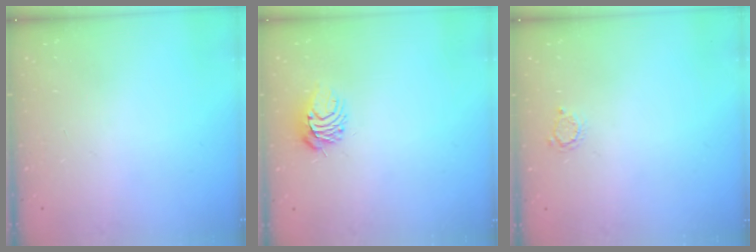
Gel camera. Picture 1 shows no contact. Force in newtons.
{"total": 6.5, "press": 6.5, "slide": 0.6}
{"total": 2.6, "press": 2.6, "slide": 0.4}